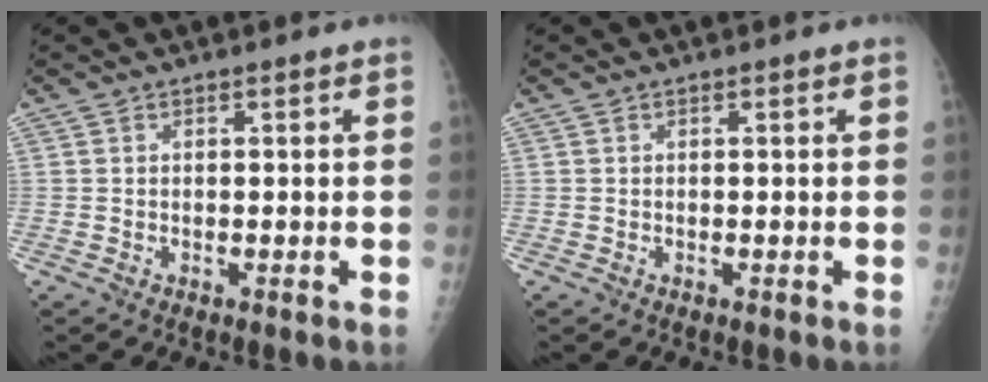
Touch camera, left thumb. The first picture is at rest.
{"total": 0.0}